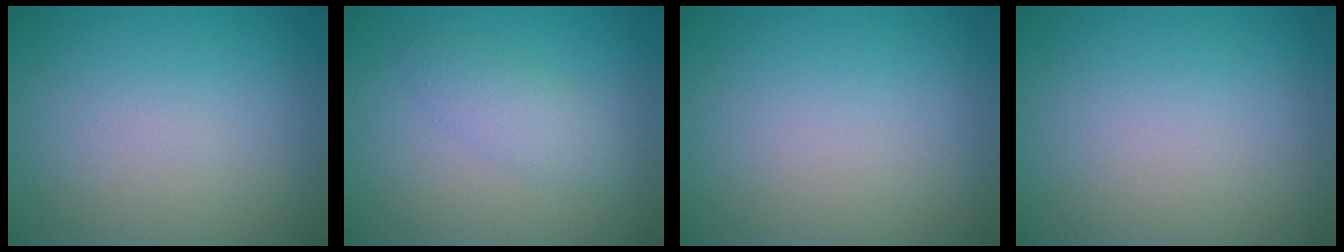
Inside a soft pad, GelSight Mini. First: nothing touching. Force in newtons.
{"total": 2.3, "press": 2.3, "slide": 0.2}
{"total": 0.0}
{"total": 0.0}